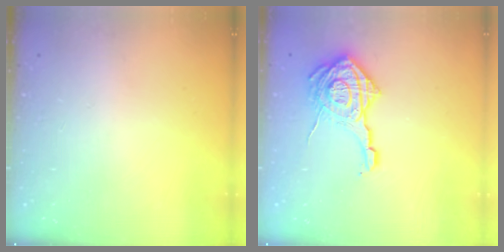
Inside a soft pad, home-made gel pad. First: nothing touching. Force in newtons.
{"total": 18.4, "press": 18.3, "slide": 1.1}